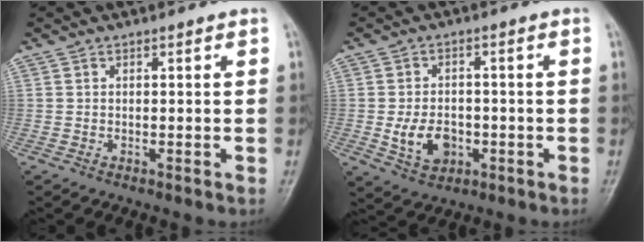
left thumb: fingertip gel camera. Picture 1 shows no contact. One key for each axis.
{"total": 7.0, "fx": -1.7, "fy": 5.1, "fz": 4.5, "tx": -0.060, "ty": 0.007, "tz": -0.022}